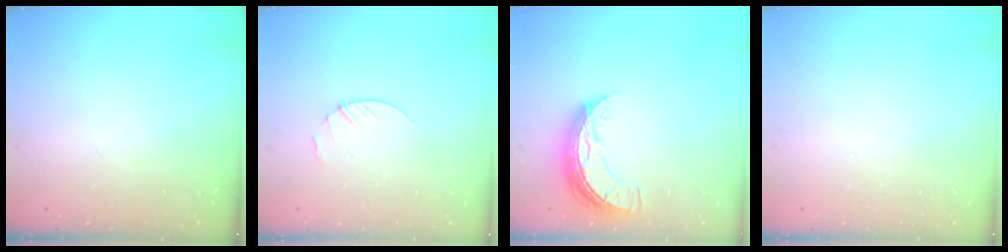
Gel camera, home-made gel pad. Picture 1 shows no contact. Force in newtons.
{"total": 3.0, "press": 2.9, "slide": 0.3}
{"total": 9.8, "press": 9.8, "slide": 0.7}
{"total": 0.0}